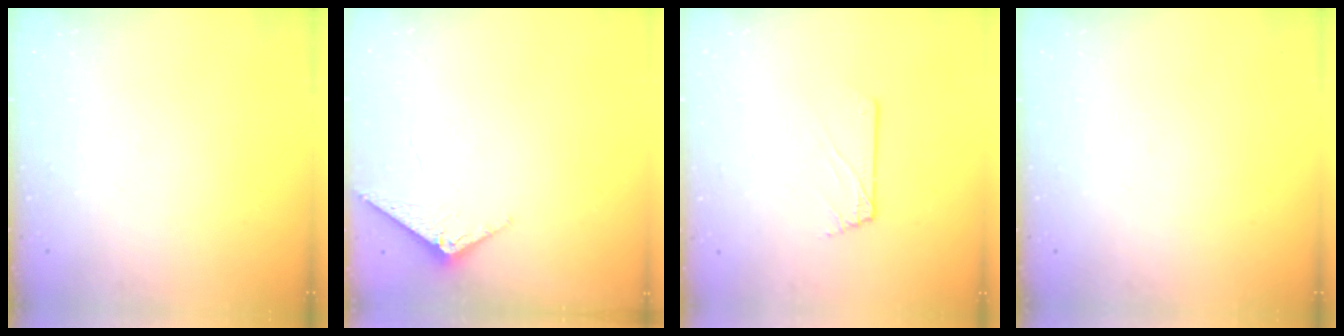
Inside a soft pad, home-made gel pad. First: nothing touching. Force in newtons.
{"total": 2.4, "press": 2.4, "slide": 0.3}
{"total": 1.1, "press": 1.1, "slide": 0.2}
{"total": 0.0}